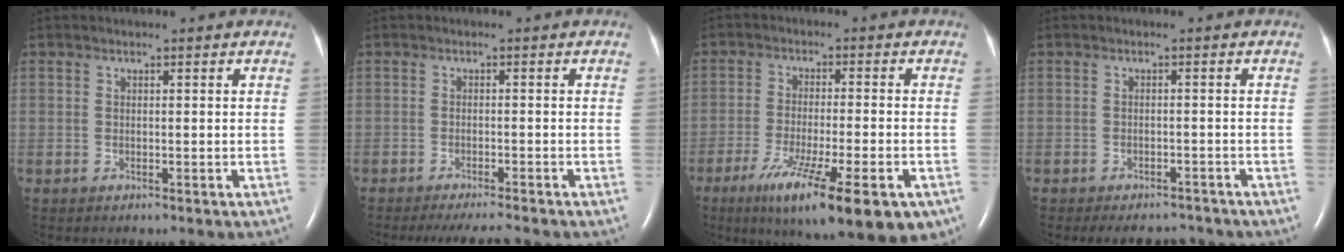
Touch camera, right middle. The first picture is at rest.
{"total": 5.2, "force": [-4.7, -0.2, 2.2], "torque": [-0.031, -0.017, -0.072]}
{"total": 17.0, "force": [-9.8, 2.9, 13.6], "torque": [-0.177, -0.038, -0.149]}
{"total": 5.4, "force": [-4.9, 1.8, 1.2], "torque": [-0.014, -0.004, -0.063]}